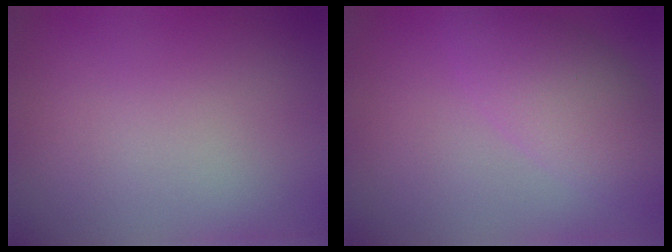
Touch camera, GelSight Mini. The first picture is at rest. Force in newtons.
{"total": 4.5, "press": 4.5, "slide": 0.0}